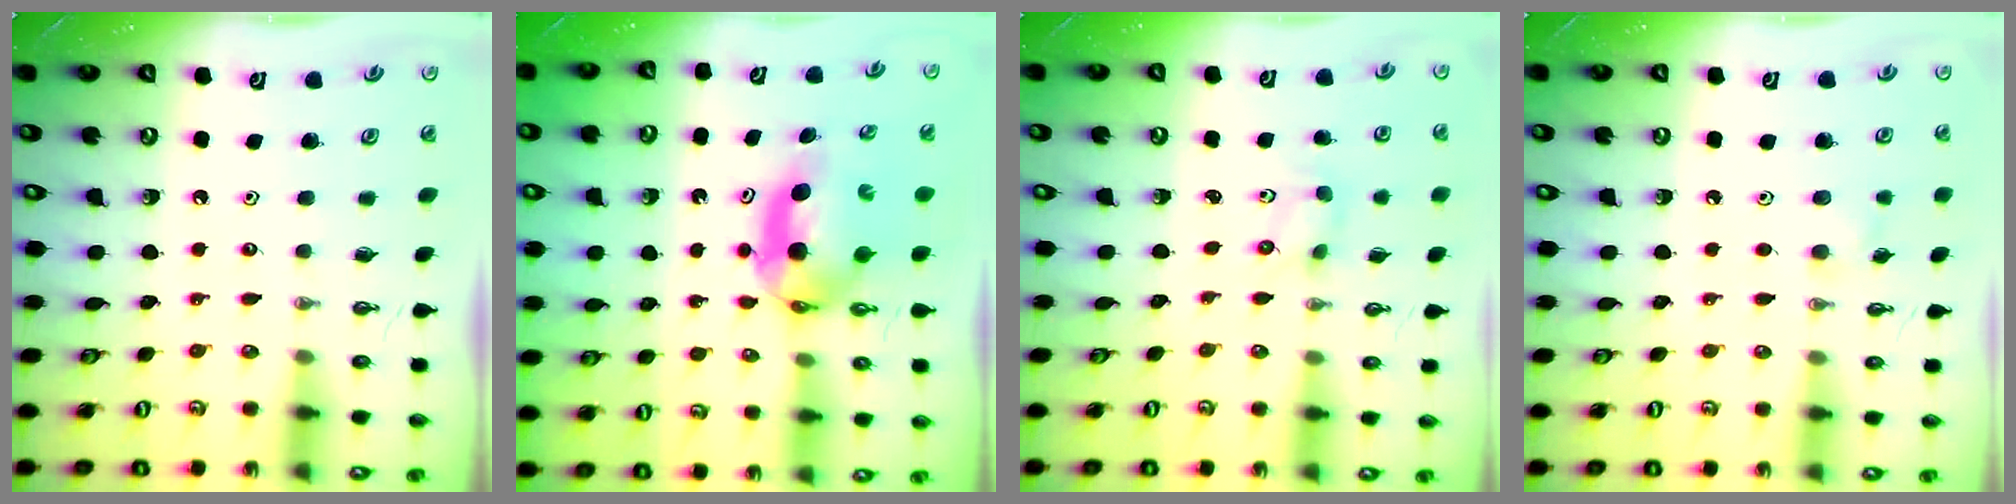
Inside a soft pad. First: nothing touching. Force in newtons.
{"total": 8.4, "press": 5.6, "slide": 6.4}
{"total": 2.3, "press": 2.0, "slide": 1.1}
{"total": 5.9, "press": 5.3, "slide": 2.6}